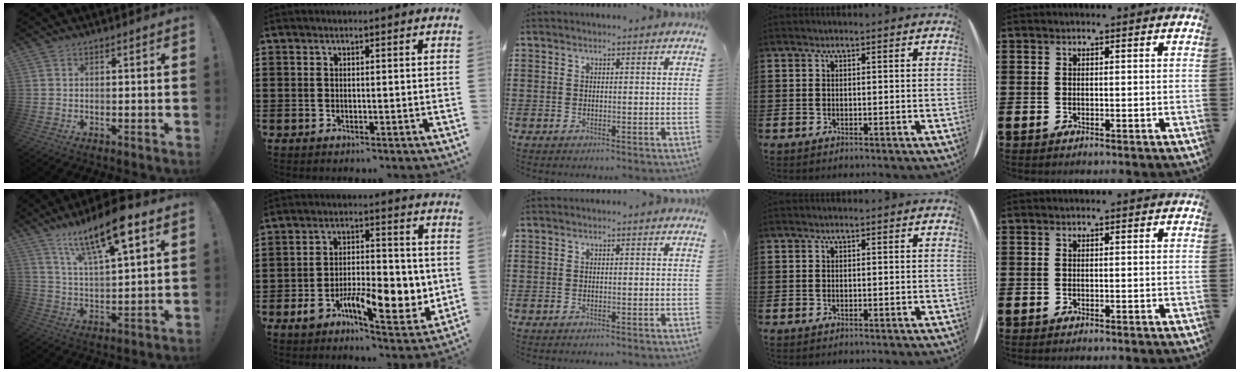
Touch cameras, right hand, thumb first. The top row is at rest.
{"thumb": {"total": 16.6, "force": [9.7, 4.9, 12.5], "torque": [-0.202, -0.049, 0.155]}, "index": {"total": 11.6, "force": [-3.4, 5.7, 9.5], "torque": [-0.155, 0.005, -0.054]}}